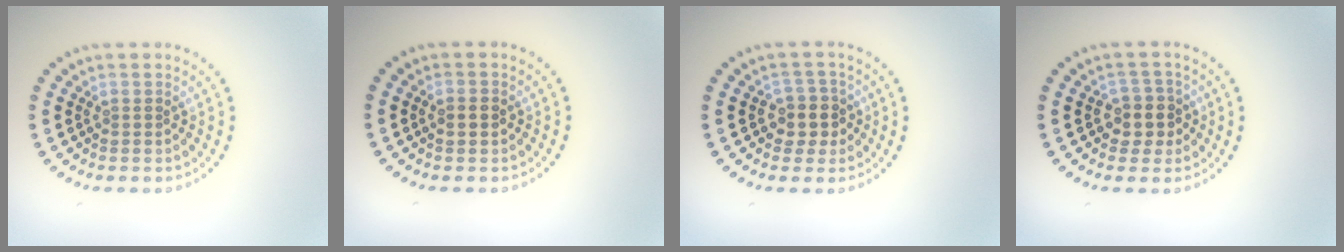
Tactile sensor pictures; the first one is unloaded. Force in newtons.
{"total": 2.0, "press": 2.0, "slide": 0.1}
{"total": 2.6, "press": 2.3, "slide": 1.1}
{"total": 2.6, "press": 2.3, "slide": 1.1}